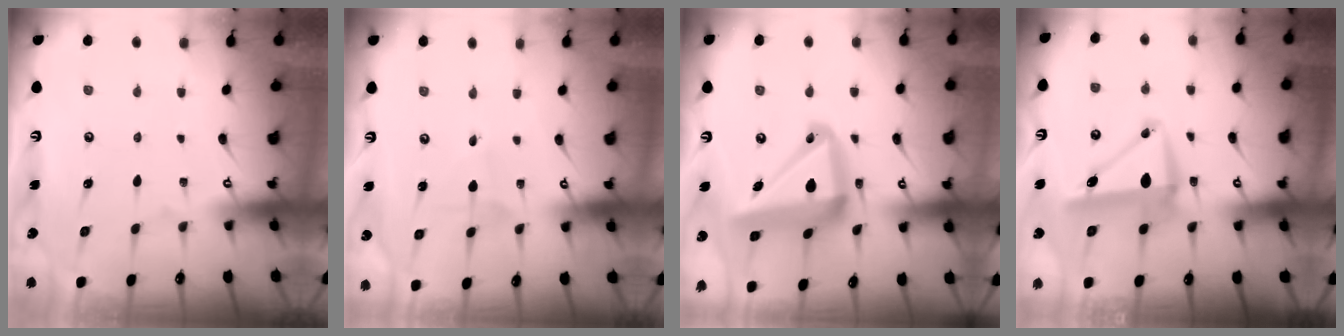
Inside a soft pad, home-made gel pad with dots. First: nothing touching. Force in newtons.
{"total": 1.2, "press": 1.2, "slide": 0.1}
{"total": 18.3, "press": 18.2, "slide": 2.0}
{"total": 9.6, "press": 9.5, "slide": 1.4}